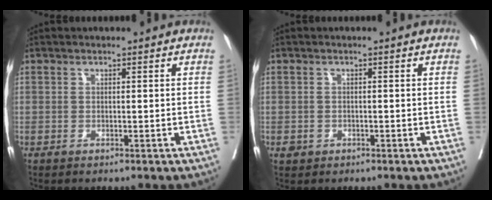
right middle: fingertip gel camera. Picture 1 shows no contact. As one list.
[{"total": 1.3, "force": [-0.5, 1.1, 0.4], "torque": [-0.003, 0.004, -0.004]}]